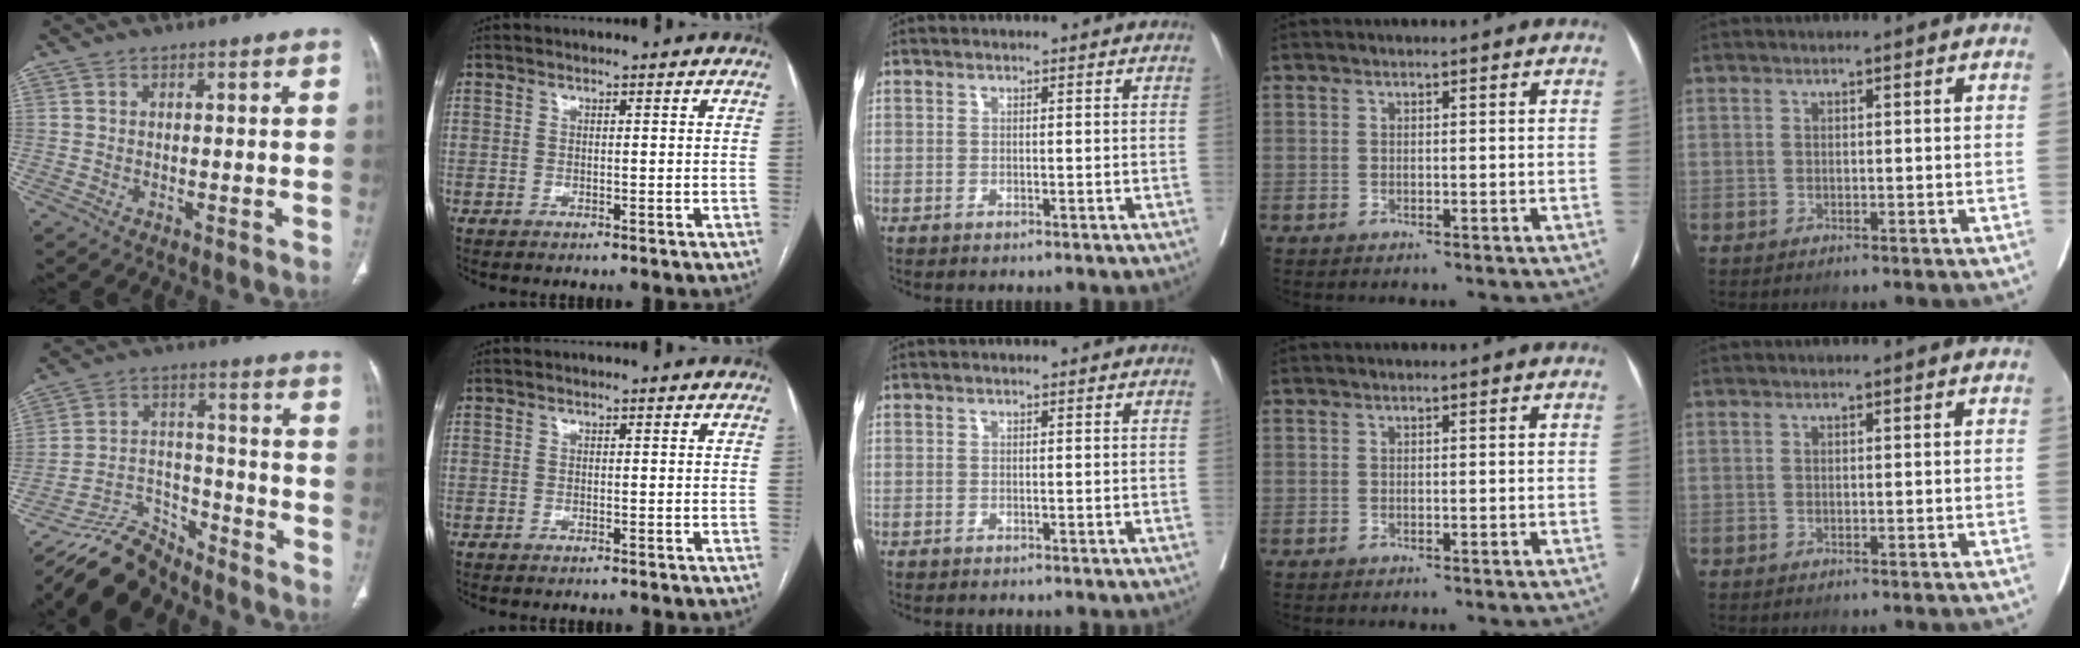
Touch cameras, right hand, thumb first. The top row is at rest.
{"thumb": {"total": 11.2, "force": [-10.5, 3.8, 0.8], "torque": [-0.005, 0.086, -0.192]}}